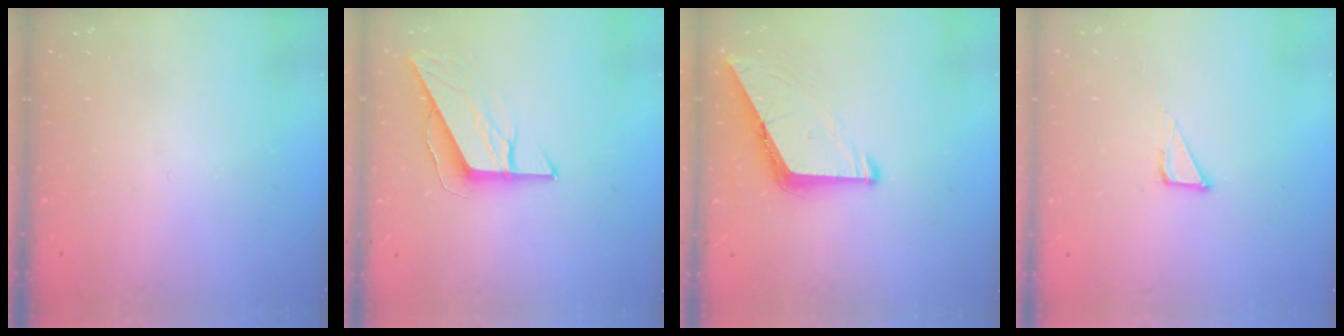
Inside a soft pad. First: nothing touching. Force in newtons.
{"total": 8.3, "press": 8.3, "slide": 0.7}
{"total": 8.6, "press": 8.5, "slide": 0.9}
{"total": 3.3, "press": 3.3, "slide": 0.2}